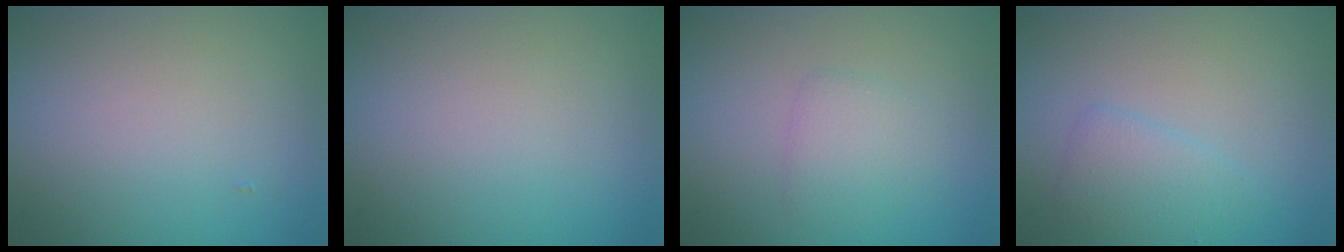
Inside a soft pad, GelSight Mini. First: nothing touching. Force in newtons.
{"total": 0.0}
{"total": 1.9, "press": 1.9, "slide": 0.0}
{"total": 2.1, "press": 2.1, "slide": 0.1}